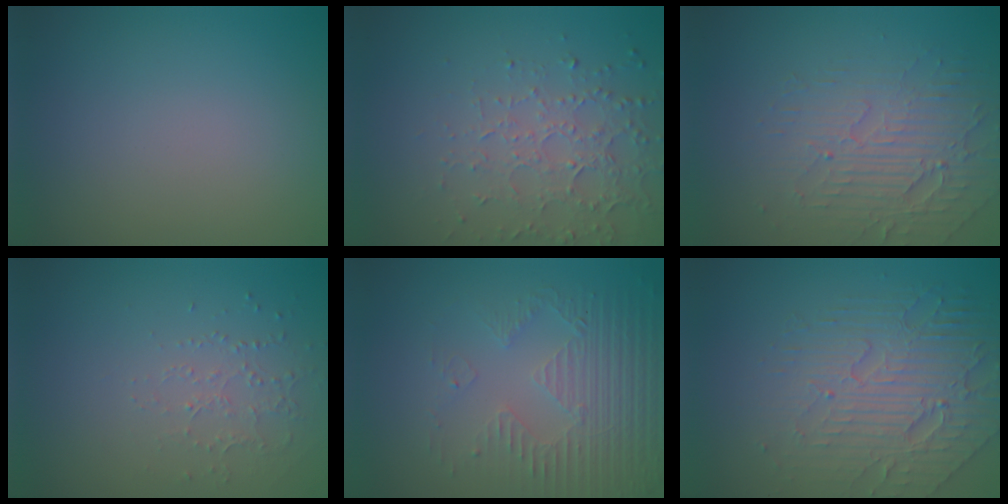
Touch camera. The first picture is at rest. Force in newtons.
{"total": 4.5, "press": 3.2, "slide": 3.1}
{"total": 4.1, "press": 3.7, "slide": 1.8}
{"total": 1.0, "press": 0.7, "slide": 0.8}
{"total": 5.3, "press": 3.5, "slide": 4.1}
{"total": 6.8, "press": 4.9, "slide": 4.7}